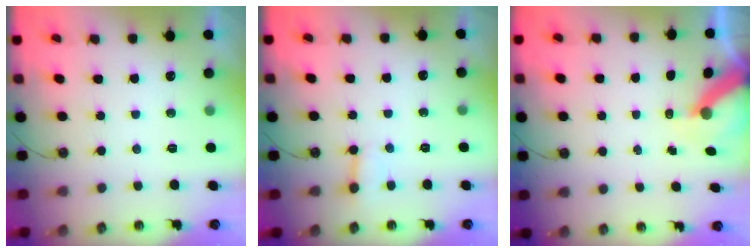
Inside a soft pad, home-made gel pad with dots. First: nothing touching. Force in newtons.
{"total": 2.7, "press": 2.7, "slide": 0.2}
{"total": 7.1, "press": 7.1, "slide": 0.9}